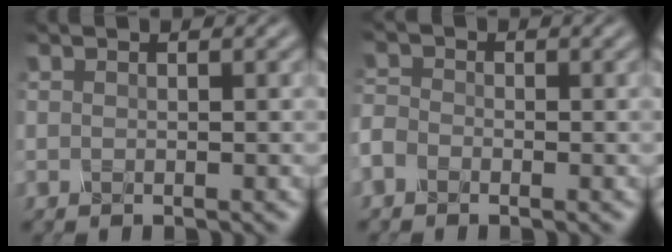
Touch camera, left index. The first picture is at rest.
{"total": 1.4, "force": [-1.3, 0.5, -0.1], "torque": [-0.019, 0.002, -0.019]}